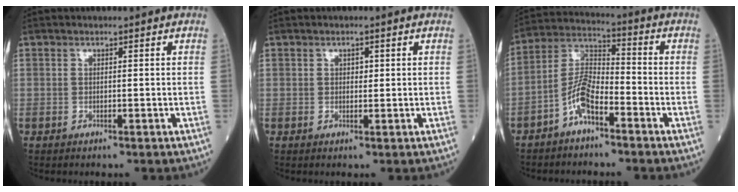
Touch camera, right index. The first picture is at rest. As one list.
[{"total": 1.1, "force": [0.3, 0.7, 0.8], "torque": [-0.008, 0.000, 0.004]}, {"total": 7.4, "force": [-4.2, 2.3, 5.6], "torque": [-0.126, 0.018, -0.083]}]